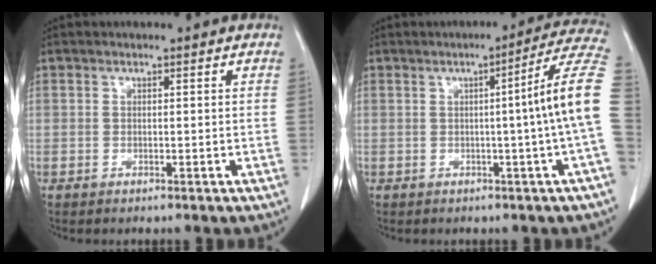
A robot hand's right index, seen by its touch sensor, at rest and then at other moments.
{"total": 10.4, "force": [-0.5, -2.2, 10.2], "torque": [-0.118, 0.010, -0.013]}